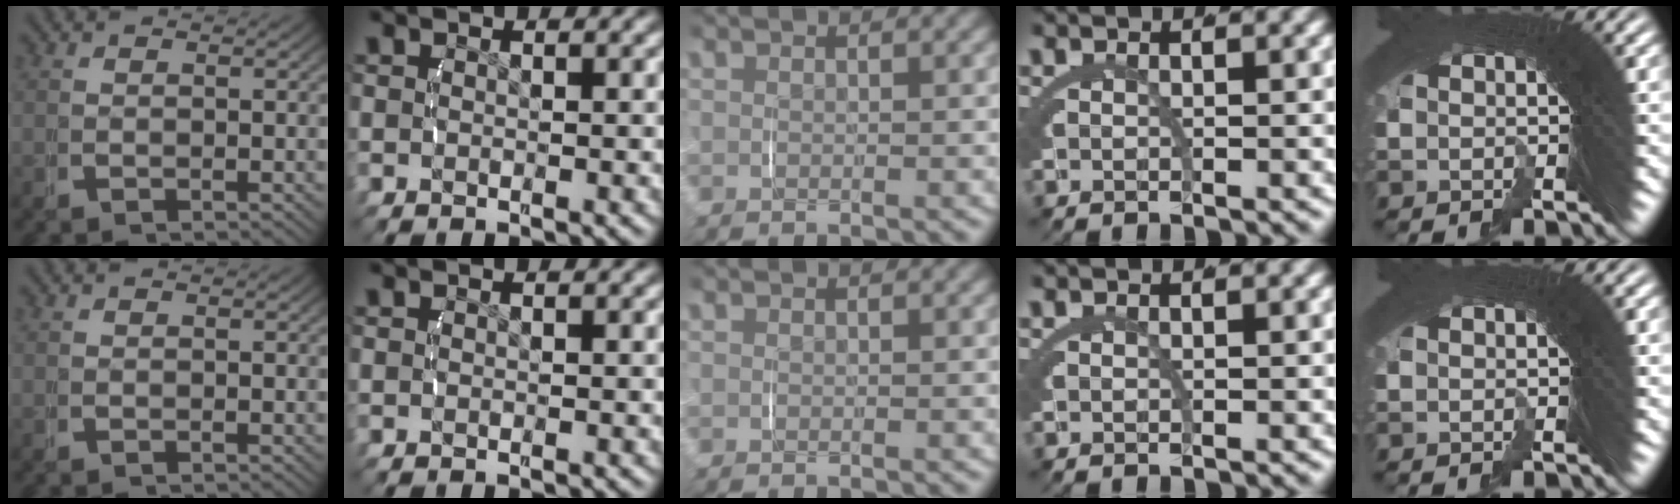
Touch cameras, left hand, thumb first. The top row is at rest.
{}